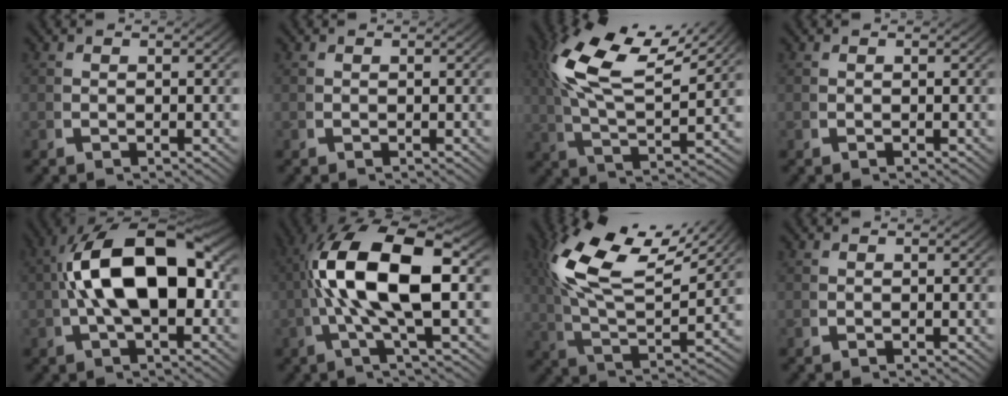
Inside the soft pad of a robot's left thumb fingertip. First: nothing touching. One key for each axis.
{"total": 0.0}
{"total": 11.0, "fx": 4.3, "fy": 5.3, "fz": 8.6, "tx": -0.177, "ty": -0.007, "tz": 0.074}
{"total": 0.0}
{"total": 15.3, "fx": 0.7, "fy": 8.6, "fz": 12.6, "tx": -0.216, "ty": -0.023, "tz": 0.020}
{"total": 14.5, "fx": 1.2, "fy": 6.7, "fz": 12.8, "tx": -0.251, "ty": -0.012, "tz": 0.019}
{"total": 12.8, "fx": 4.4, "fy": 6.6, "fz": 10.0, "tx": -0.205, "ty": -0.013, "tz": 0.076}
{"total": 0.0}